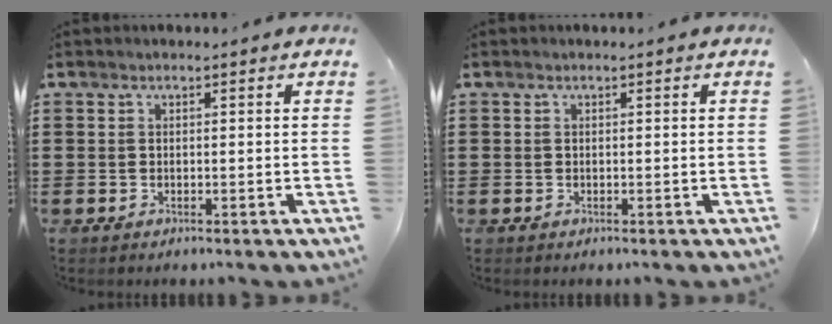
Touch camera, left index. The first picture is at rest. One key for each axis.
{"total": 0.0}